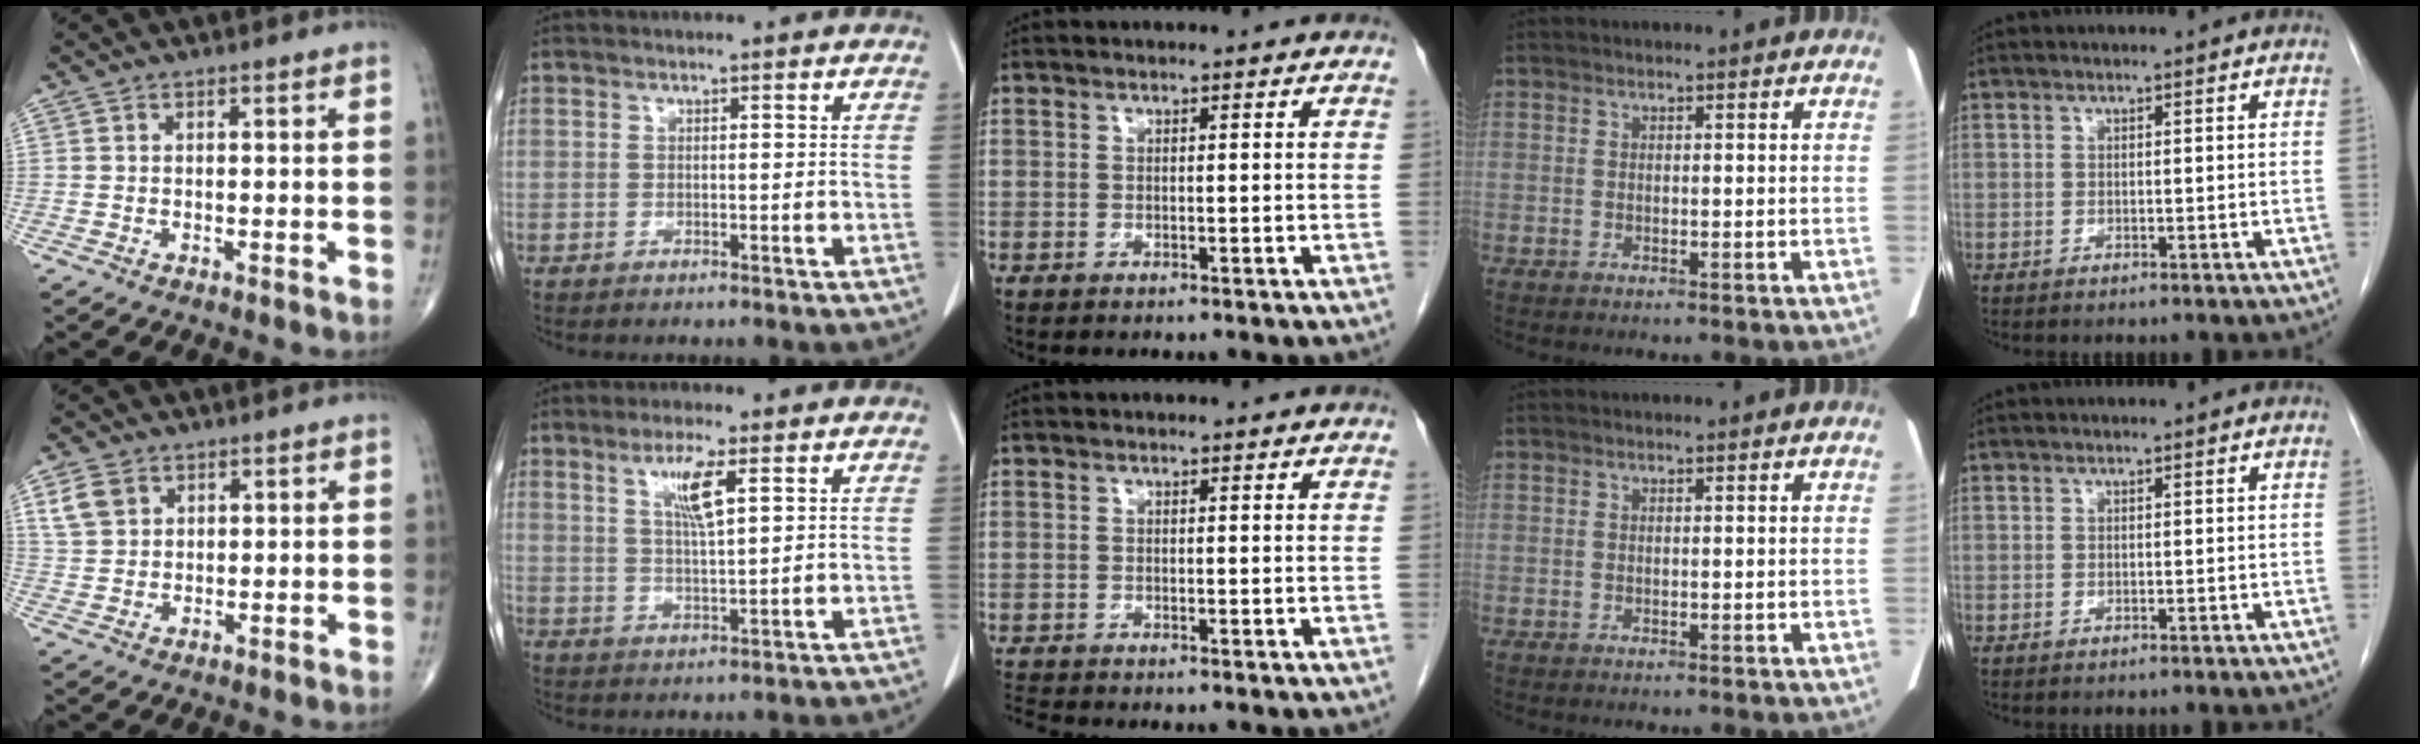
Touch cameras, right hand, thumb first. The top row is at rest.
{"thumb": {"total": 5.0, "force": [2.5, 3.7, 2.4], "torque": [-0.039, -0.005, 0.055]}, "index": {"total": 5.7, "force": [2.5, 0.4, 5.1], "torque": [-0.095, -0.002, 0.047]}, "middle": {"total": 1.6, "force": [-1.5, -0.5, -0.1], "torque": [-0.010, -0.014, -0.029]}}